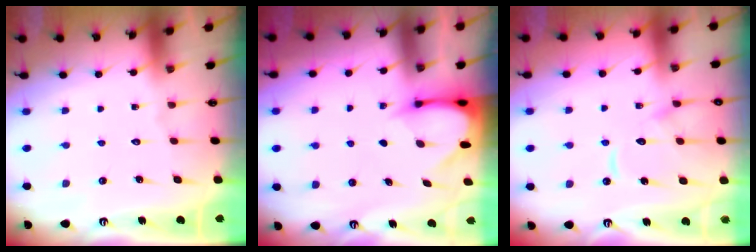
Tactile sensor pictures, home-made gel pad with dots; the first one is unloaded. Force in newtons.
{"total": 3.3, "press": 3.3, "slide": 0.3}
{"total": 11.6, "press": 11.5, "slide": 1.1}